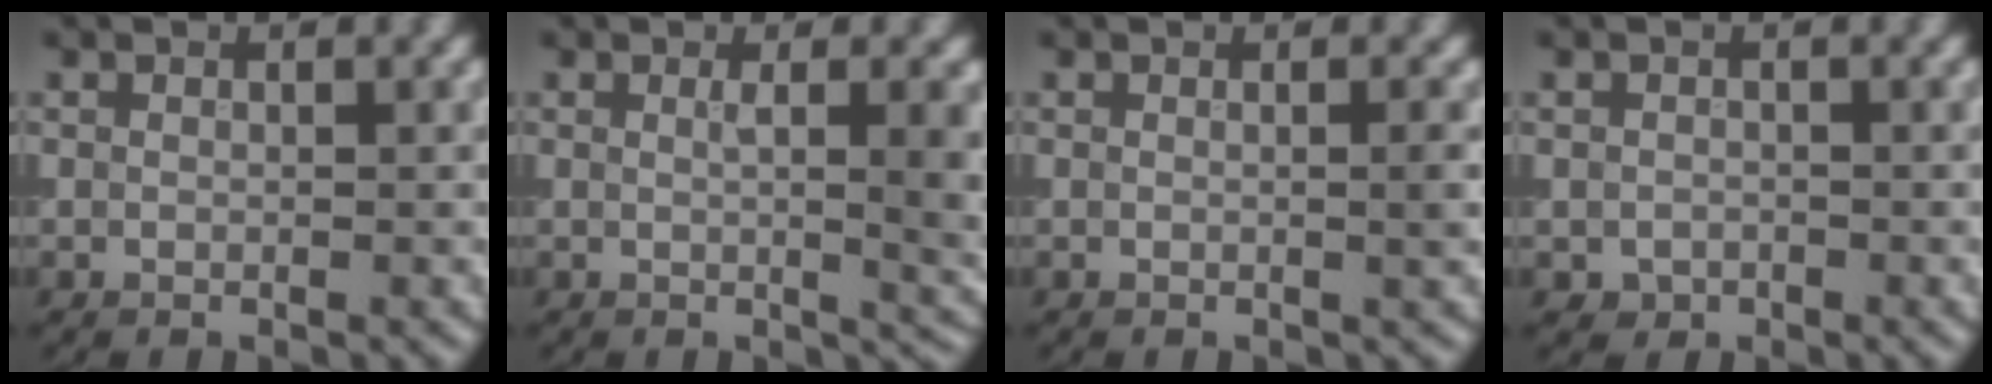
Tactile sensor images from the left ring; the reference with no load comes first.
{"total": 4.7, "force": [0.4, 1.5, 4.4], "torque": [-0.046, -0.001, 0.007]}
{"total": 1.5, "force": [0.0, 0.4, 1.5], "torque": [-0.014, 0.002, -0.004]}
{"total": 0.9, "force": [-0.4, 0.8, 0.2], "torque": [0.002, -0.003, -0.008]}